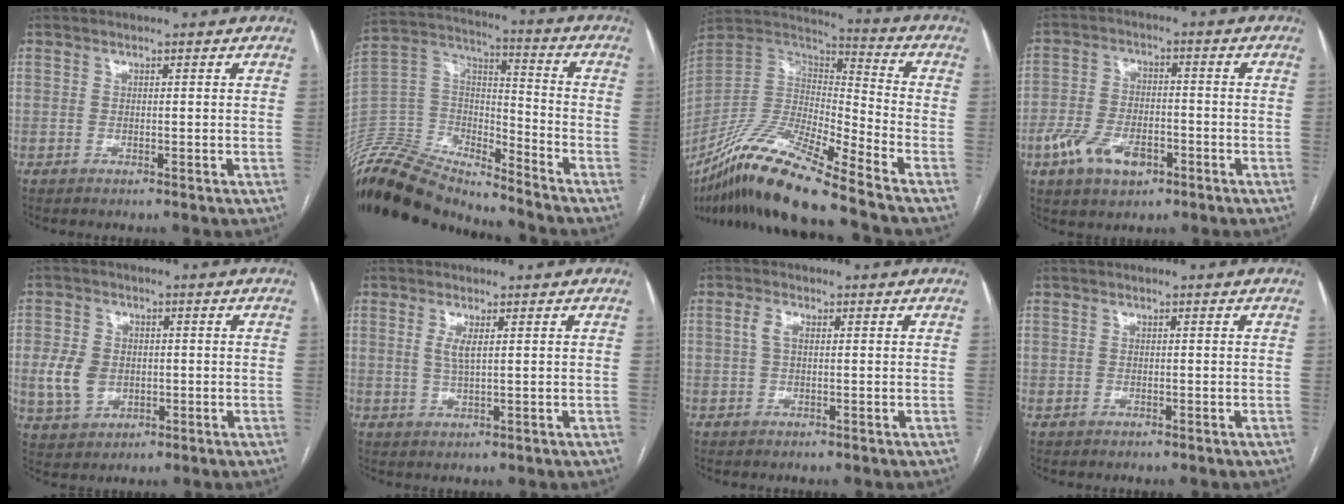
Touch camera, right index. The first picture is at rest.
{"total": 22.5, "force": [-21.2, 4.6, 6.2], "torque": [-0.153, 0.021, -0.370]}
{"total": 19.7, "force": [-14.8, 0.8, 12.9], "torque": [-0.269, -0.023, -0.280]}
{"total": 9.1, "force": [-4.3, 4.9, 6.4], "torque": [-0.133, 0.009, -0.072]}
{"total": 7.4, "force": [-0.6, 5.9, 4.3], "torque": [-0.094, 0.012, 0.002]}
{"total": 2.6, "force": [0.8, 0.4, 2.4], "torque": [-0.056, -0.004, 0.017]}
{"total": 2.0, "force": [0.4, 1.0, 1.7], "torque": [-0.040, 0.011, 0.010]}
{"total": 0.6, "force": [0.0, 0.6, 0.2], "torque": [-0.002, 0.005, 0.004]}